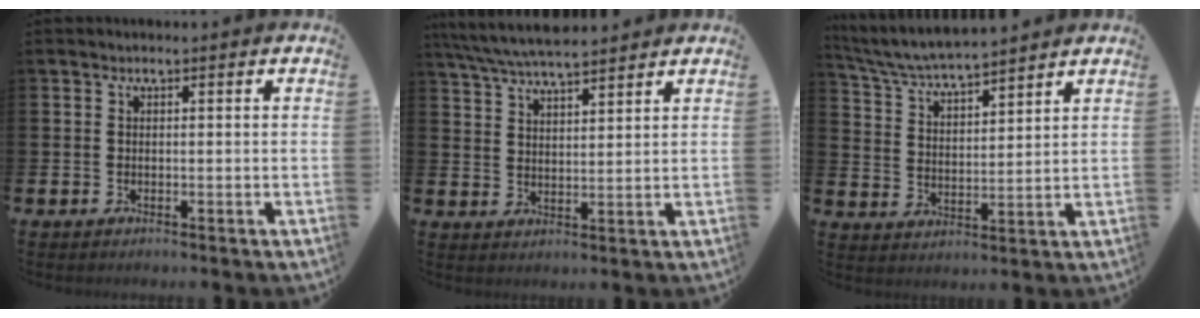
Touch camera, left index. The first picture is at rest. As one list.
[{"total": 6.2, "force": [5.9, 0.8, 1.7], "torque": [-0.059, -0.021, 0.109]}, {"total": 6.0, "force": [5.8, 0.3, 1.1], "torque": [-0.050, -0.037, 0.103]}]